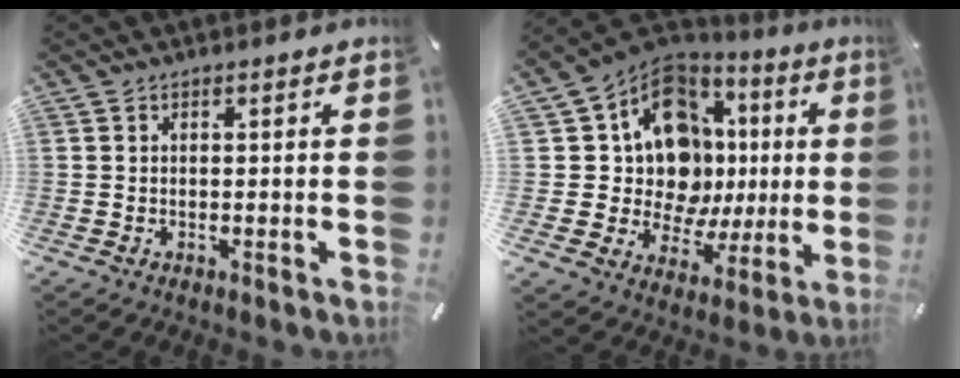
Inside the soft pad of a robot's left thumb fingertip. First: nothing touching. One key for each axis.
{"total": 16.2, "fx": 3.4, "fy": 13.1, "fz": 8.9, "tx": -0.169, "ty": -0.044, "tz": 0.071}